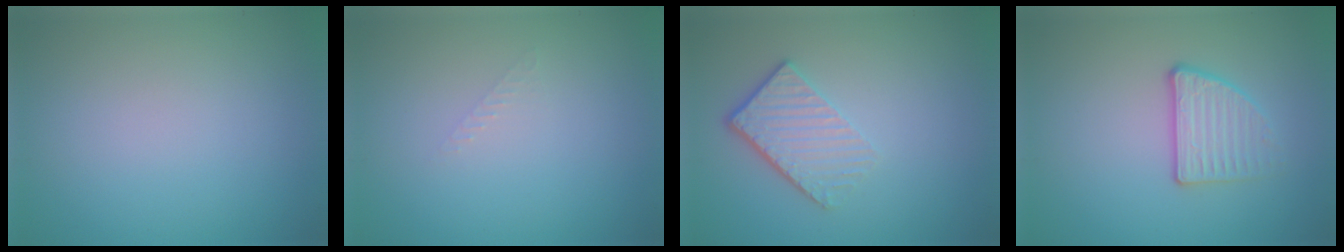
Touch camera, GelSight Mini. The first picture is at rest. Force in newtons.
{"total": 0.8, "press": 0.7, "slide": 0.2}
{"total": 4.2, "press": 2.8, "slide": 3.1}
{"total": 2.8, "press": 2.3, "slide": 1.5}